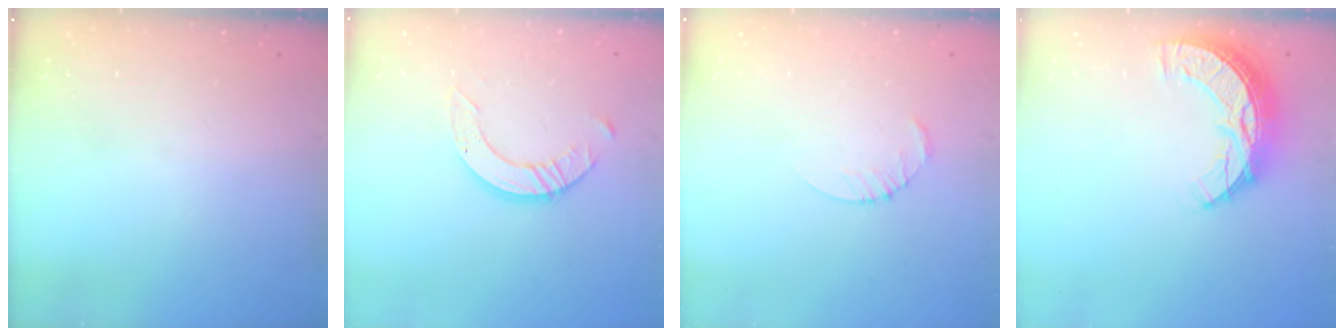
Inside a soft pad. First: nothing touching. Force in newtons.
{"total": 8.0, "press": 7.9, "slide": 0.8}
{"total": 2.5, "press": 2.5, "slide": 0.3}
{"total": 10.4, "press": 10.3, "slide": 0.9}